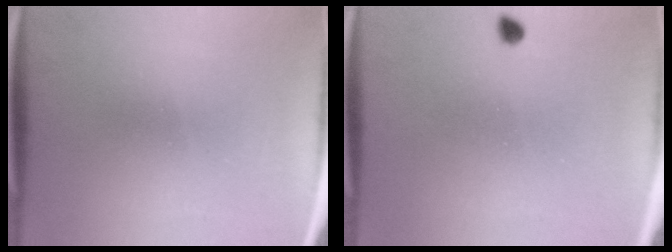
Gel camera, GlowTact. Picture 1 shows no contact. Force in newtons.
{"total": 1.2}